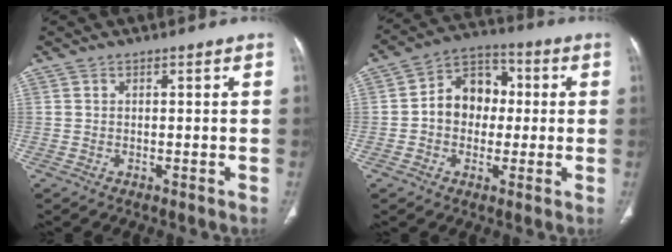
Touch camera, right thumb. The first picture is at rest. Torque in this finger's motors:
{"motor_torque": [0.76, 1.52, 0.94, -0.10, 0.03]}